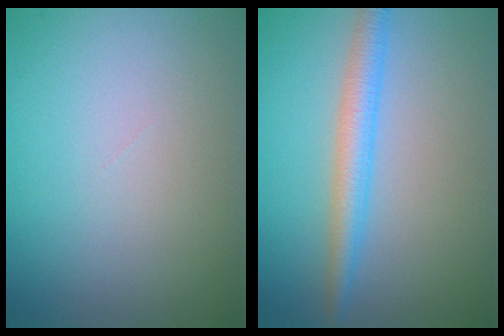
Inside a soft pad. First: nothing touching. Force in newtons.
{"total": 3.0, "press": 3.0, "slide": 0.2}